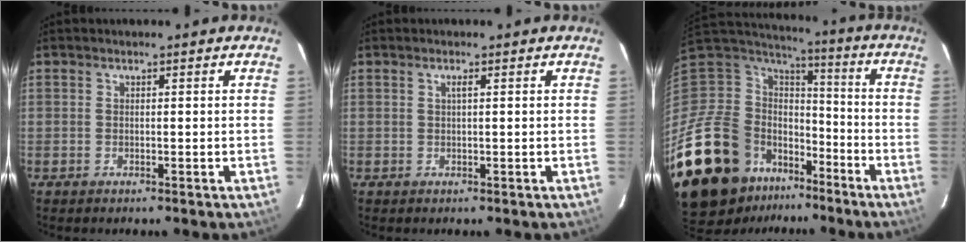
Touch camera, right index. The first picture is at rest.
{"total": 0.7, "force": [0.3, -0.1, 0.6], "torque": [-0.012, 0.004, 0.003]}
{"total": 23.3, "force": [-13.8, 14.8, 11.6], "torque": [-0.280, -0.001, -0.228]}